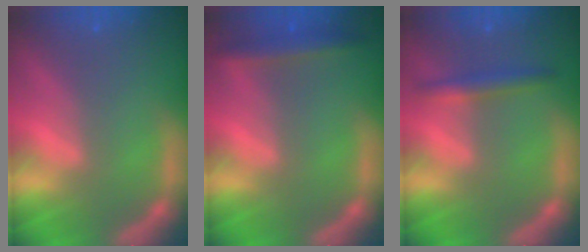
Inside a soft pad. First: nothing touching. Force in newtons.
{"total": 2.9}
{"total": 2.4}